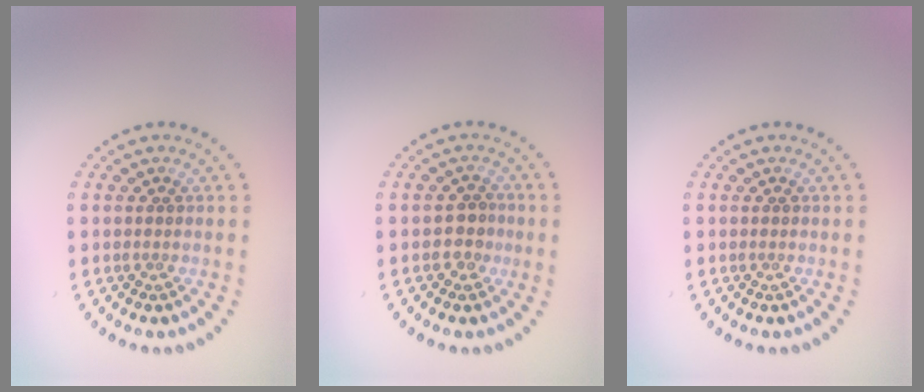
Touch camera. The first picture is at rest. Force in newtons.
{"total": 1.9, "press": 1.8, "slide": 0.7}
{"total": 0.0}